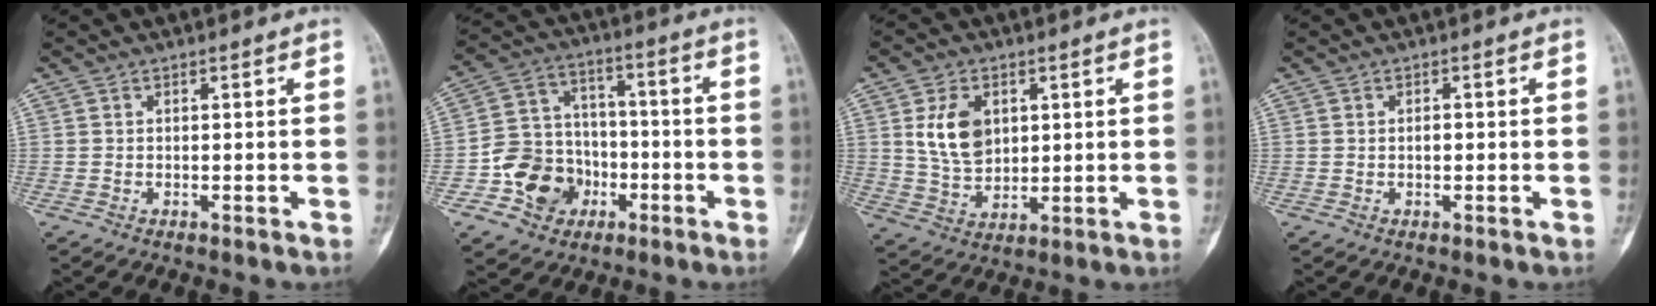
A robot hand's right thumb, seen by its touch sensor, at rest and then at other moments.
{"total": 12.5, "force": [-4.7, 10.7, 4.5], "torque": [-0.037, 0.051, -0.077]}
{"total": 9.4, "force": [2.6, 6.4, 6.3], "torque": [-0.096, -0.016, 0.057]}
{"total": 1.1, "force": [0.0, 0.6, 0.9], "torque": [-0.013, 0.002, 0.000]}